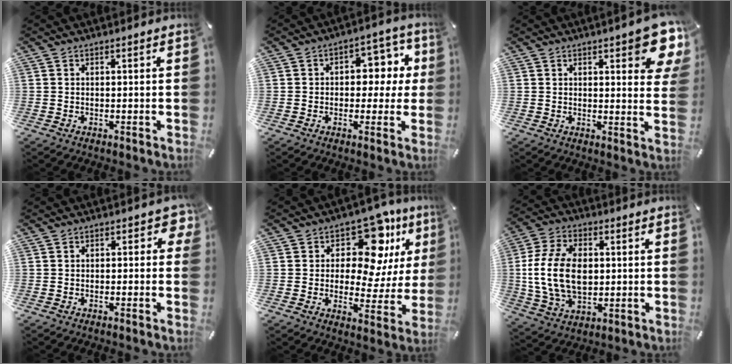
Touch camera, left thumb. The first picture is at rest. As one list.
[{"total": 8.9, "force": [1.2, 6.4, 6.1], "torque": [-0.067, -0.004, 0.013]}, {"total": 10.1, "force": [5.8, 3.2, 7.6], "torque": [-0.095, -0.034, 0.097]}, {"total": 3.0, "force": [0.1, 1.9, 2.4], "torque": [-0.031, 0.004, -0.003]}, {"total": 13.9, "force": [7.2, 7.4, 9.4], "torque": [-0.140, -0.053, 0.120]}, {"total": 15.6, "force": [0.4, 11.1, 11.0], "torque": [-0.245, 0.010, 0.008]}]